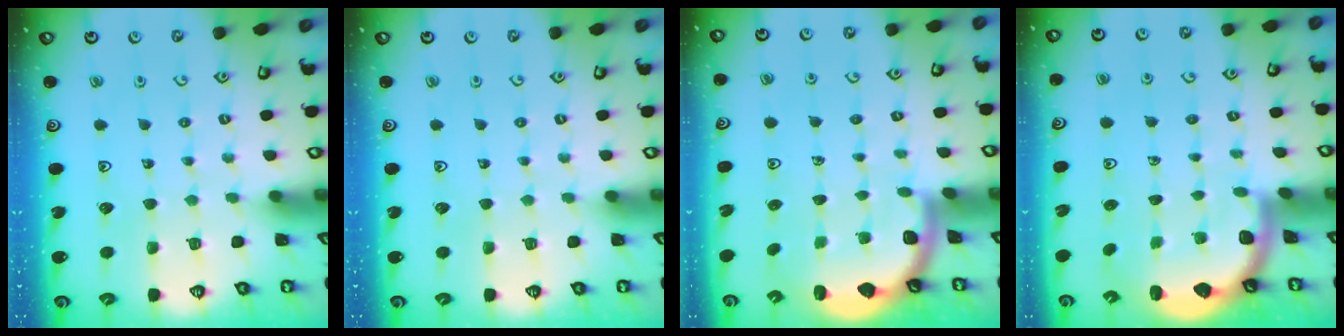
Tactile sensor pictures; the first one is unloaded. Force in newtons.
{"total": 0.0}
{"total": 1.6, "press": 1.6, "slide": 0.1}
{"total": 1.7, "press": 1.7, "slide": 0.2}